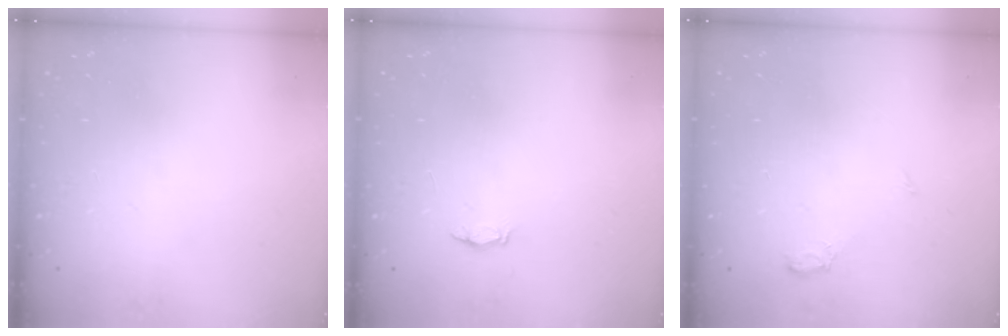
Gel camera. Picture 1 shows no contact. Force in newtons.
{"total": 2.2, "press": 2.2, "slide": 0.3}
{"total": 5.5, "press": 5.5, "slide": 0.7}